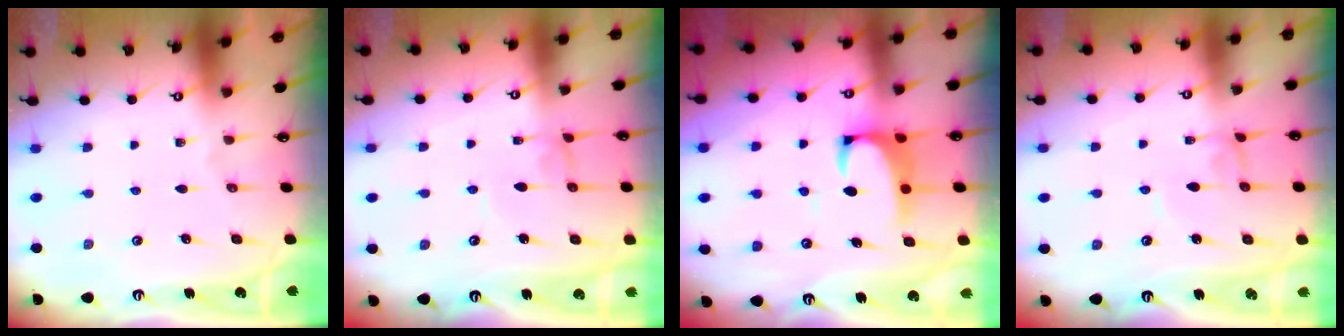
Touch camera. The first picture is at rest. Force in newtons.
{"total": 0.6, "press": 0.5, "slide": 0.3}
{"total": 2.5, "press": 2.3, "slide": 0.9}
{"total": 1.5, "press": 1.4, "slide": 0.1}